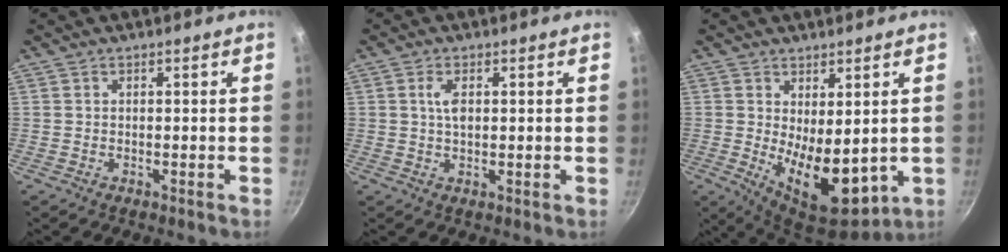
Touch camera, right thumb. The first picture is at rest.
{"total": 3.2, "force": [0.7, 1.5, 2.8], "torque": [-0.051, 0.004, 0.014]}
{"total": 12.4, "force": [0.0, 6.3, 10.6], "torque": [-0.137, -0.034, 0.020]}